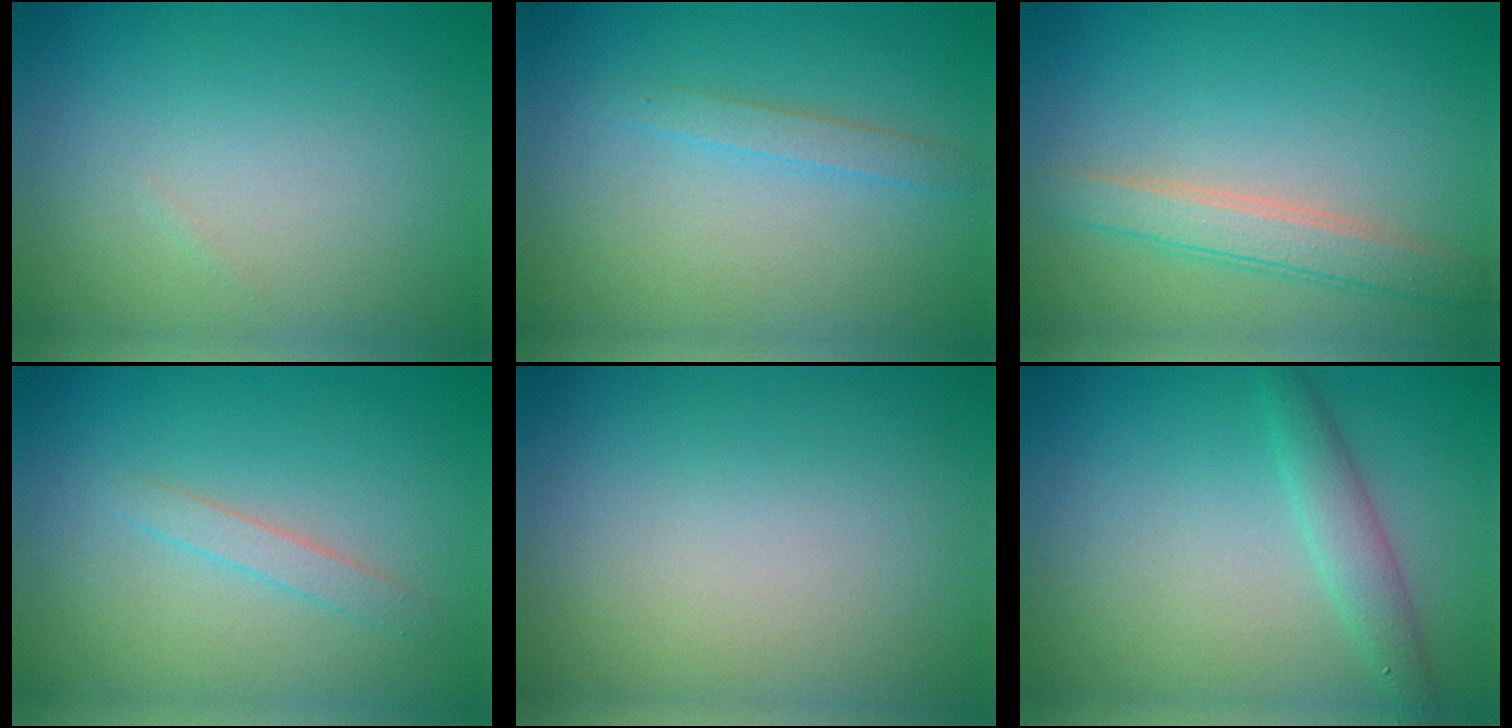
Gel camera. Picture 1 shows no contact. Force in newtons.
{"total": 1.3, "press": 1.3, "slide": 0.1}
{"total": 2.9, "press": 2.9, "slide": 0.2}
{"total": 1.3, "press": 1.3, "slide": 0.1}
{"total": 0.0}
{"total": 2.3, "press": 2.3, "slide": 0.1}